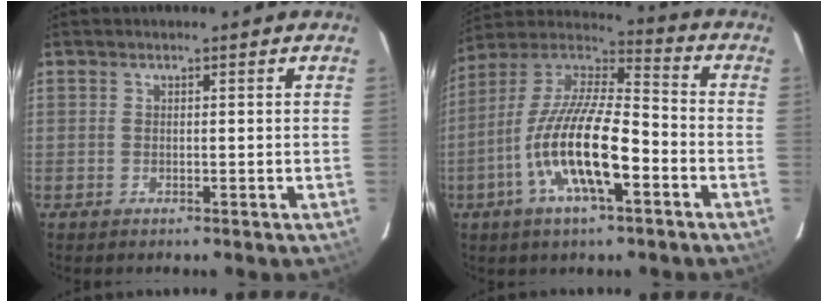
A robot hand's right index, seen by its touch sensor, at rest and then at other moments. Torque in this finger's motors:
{"motor_torque": [1.03, -0.60, 1.06, 0.21]}